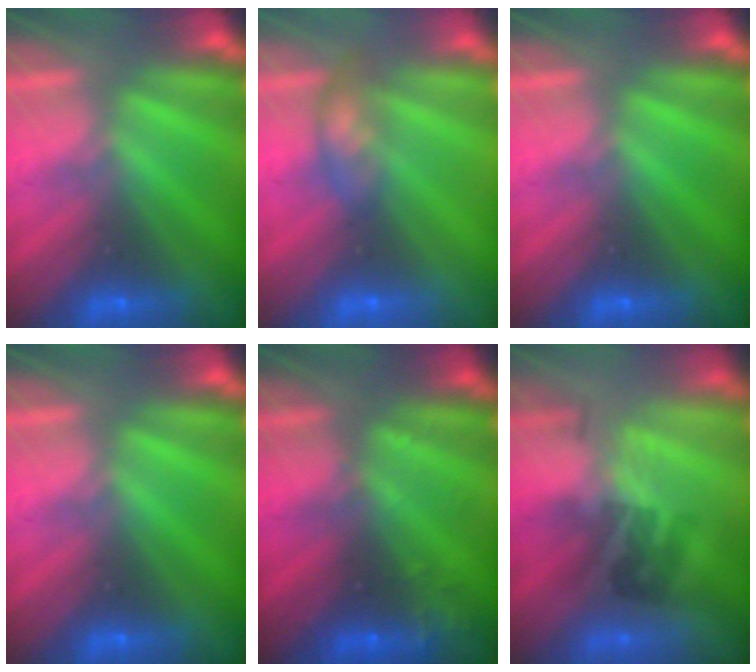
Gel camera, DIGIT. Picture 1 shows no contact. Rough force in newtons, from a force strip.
{"total": 2.3}
{"total": 0.0}
{"total": 0.0}
{"total": 2.8}
{"total": 2.2}